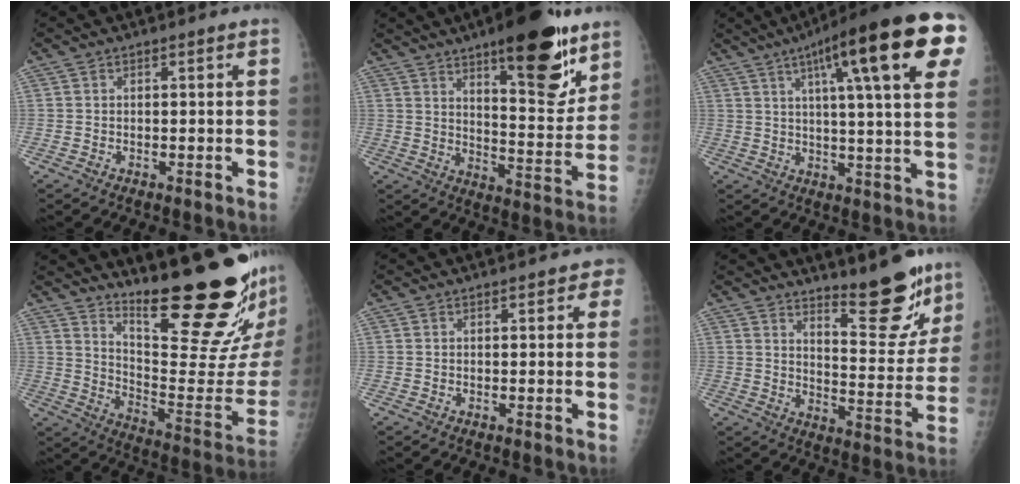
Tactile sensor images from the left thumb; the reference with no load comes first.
{"total": 19.8, "force": [12.1, 6.3, 14.4], "torque": [-0.163, -0.074, 0.180]}
{"total": 23.9, "force": [10.3, 3.9, 21.2], "torque": [-0.301, -0.001, 0.136]}
{"total": 27.7, "force": [18.4, 4.6, 20.1], "torque": [-0.283, -0.115, 0.290]}
{"total": 2.1, "force": [0.9, 1.2, 1.4], "torque": [0.000, 0.002, 0.006]}
{"total": 13.1, "force": [10.0, 3.3, 7.8], "torque": [-0.071, -0.081, 0.155]}